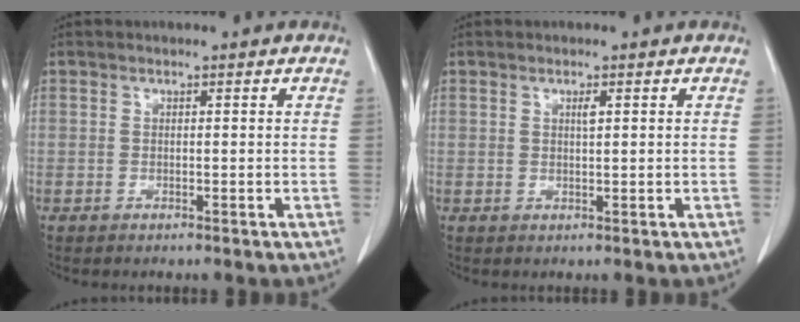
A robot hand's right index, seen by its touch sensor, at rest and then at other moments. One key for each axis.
{"total": 0.9, "fx": 0.4, "fy": 0.1, "fz": 0.8, "tx": -0.020, "ty": -0.001, "tz": 0.006}